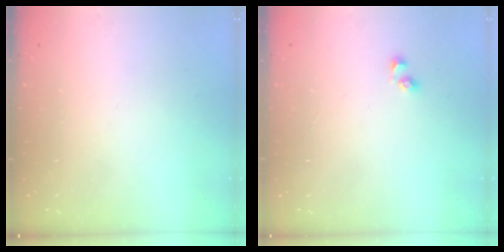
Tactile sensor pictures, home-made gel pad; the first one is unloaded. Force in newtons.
{"total": 2.5, "press": 2.2, "slide": 1.3}